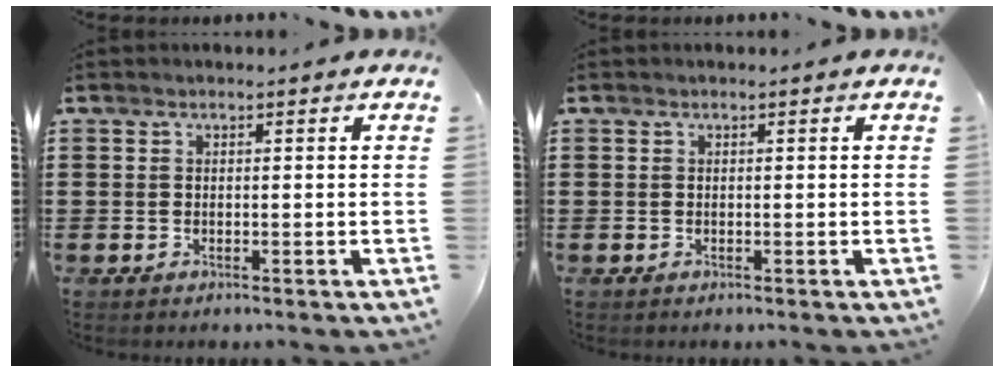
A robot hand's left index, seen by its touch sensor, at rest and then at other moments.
{"total": 0.0}